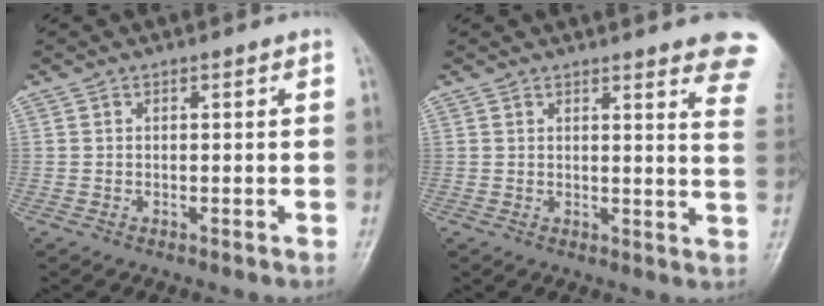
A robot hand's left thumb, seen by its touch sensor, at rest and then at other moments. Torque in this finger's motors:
{"motor_torque": [3.82, 1.19, 1.43, -1.34, 0.07]}